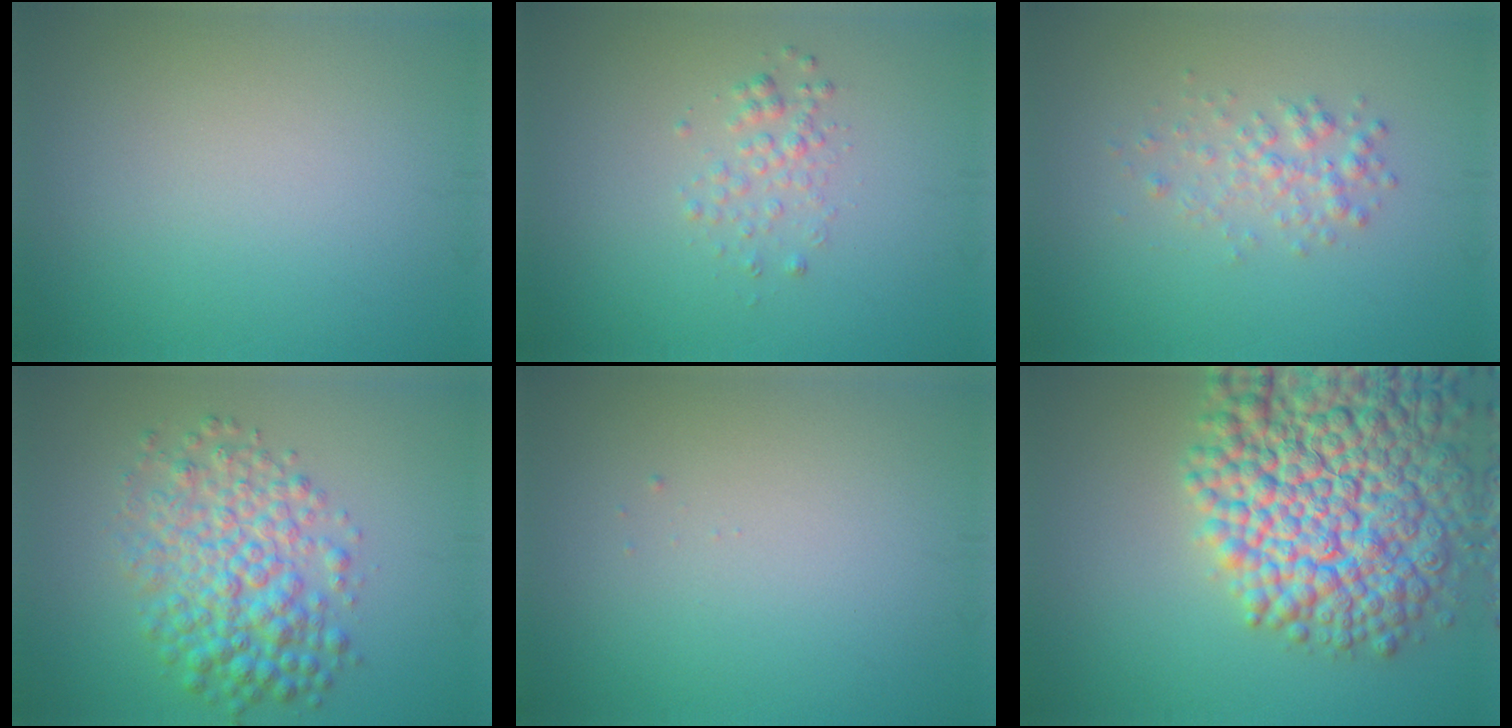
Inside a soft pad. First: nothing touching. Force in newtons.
{"total": 1.5, "press": 1.5, "slide": 0.1}
{"total": 1.9, "press": 1.9, "slide": 0.0}
{"total": 6.0, "press": 6.0, "slide": 0.0}
{"total": 0.0}
{"total": 14.1, "press": 14.1, "slide": 0.6}